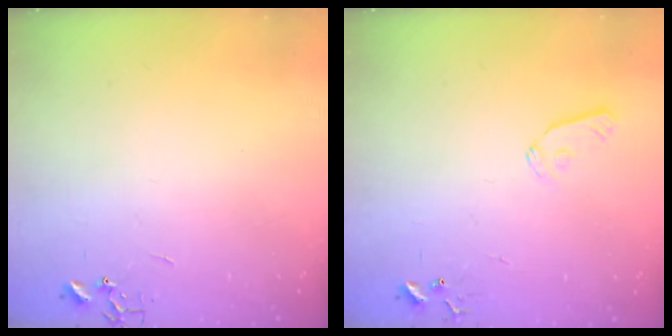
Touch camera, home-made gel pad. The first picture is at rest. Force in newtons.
{"total": 7.3, "press": 7.3, "slide": 0.7}